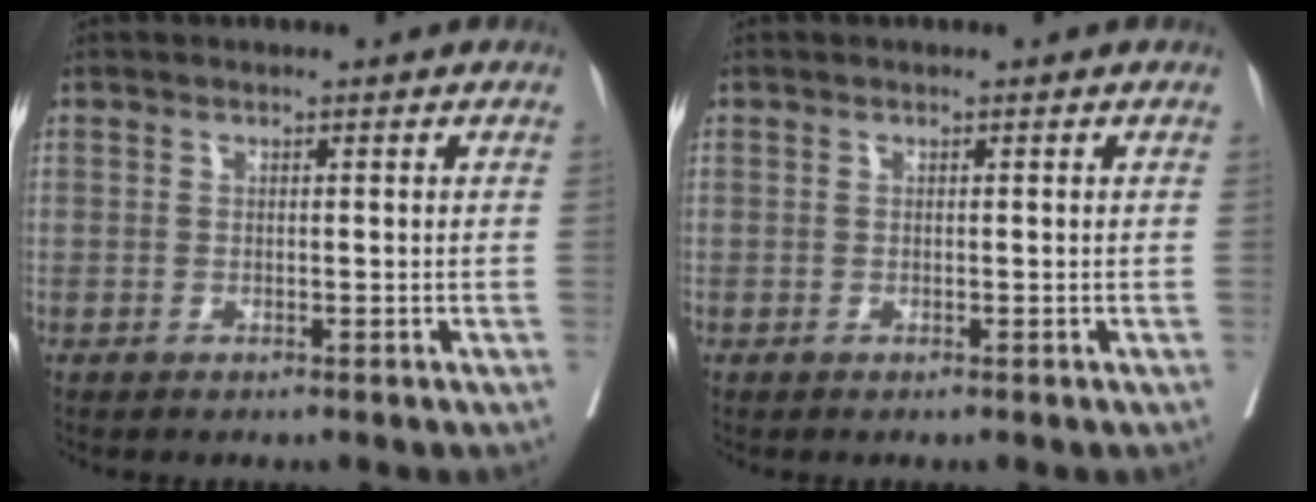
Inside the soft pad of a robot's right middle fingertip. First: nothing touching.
{"total": 0.0}